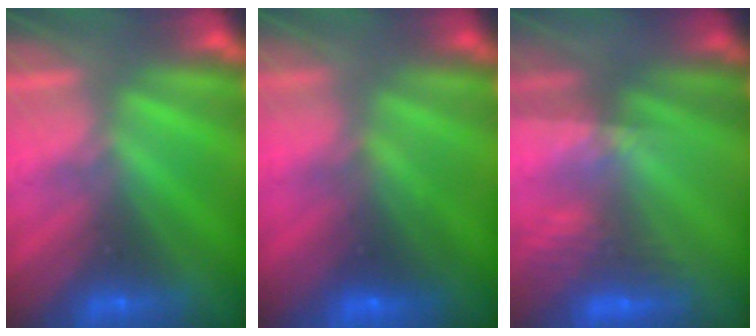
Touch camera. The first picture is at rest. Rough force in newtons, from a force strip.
{"total": 6.8}
{"total": 2.3}